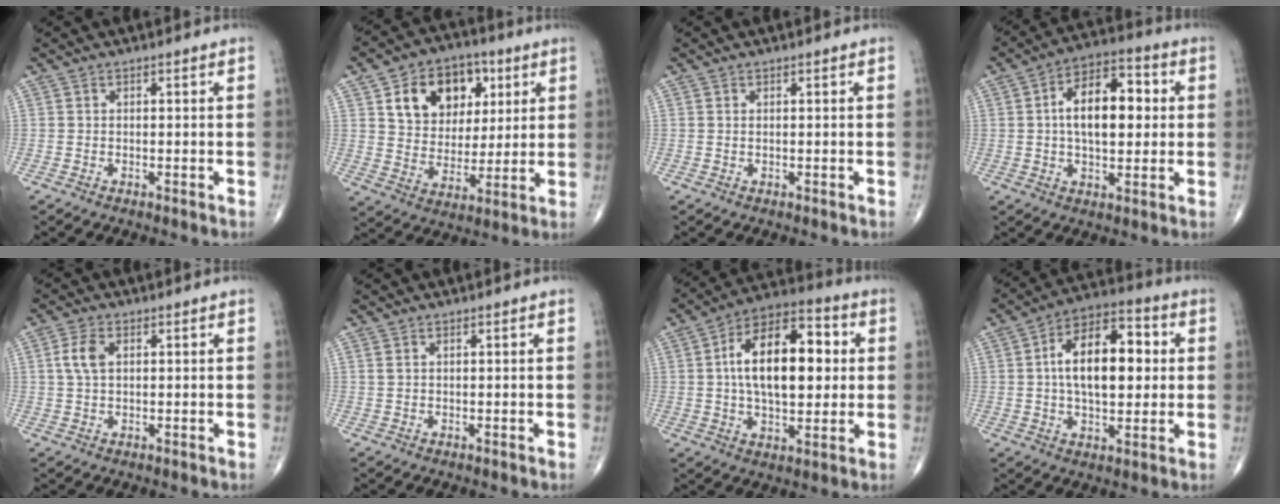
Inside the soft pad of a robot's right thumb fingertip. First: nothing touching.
{"total": 15.8, "force": [6.0, 11.6, 8.8], "torque": [-0.096, -0.011, 0.102]}
{"total": 0.0}
{"total": 13.6, "force": [1.4, 7.5, 11.2], "torque": [-0.155, 0.021, 0.015]}
{"total": 4.3, "force": [1.1, 2.5, 3.4], "torque": [-0.079, 0.005, 0.020]}
{"total": 0.8, "force": [0.5, 0.3, 0.6], "torque": [-0.015, 0.010, 0.014]}
{"total": 19.3, "force": [2.6, 10.0, 16.3], "torque": [-0.243, 0.019, 0.036]}
{"total": 16.5, "force": [2.0, 8.8, 13.9], "torque": [-0.205, 0.018, 0.027]}